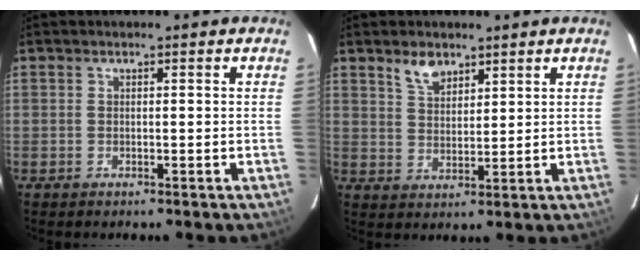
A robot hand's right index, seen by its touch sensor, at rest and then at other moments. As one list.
[{"total": 4.9, "force": [3.5, 2.5, 2.3], "torque": [-0.037, 0.005, 0.066]}]